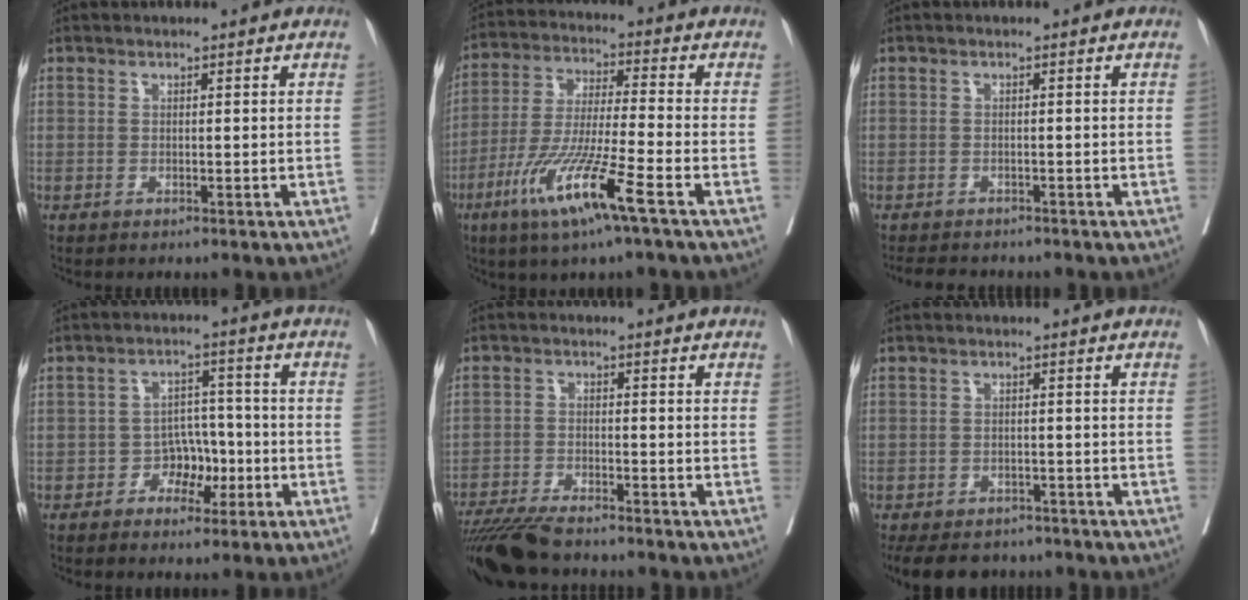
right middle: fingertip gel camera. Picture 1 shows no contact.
{"total": 12.9, "force": [-6.5, -0.4, 11.2], "torque": [-0.228, -0.029, -0.125]}
{"total": 5.1, "force": [-4.5, 1.6, 1.6], "torque": [-0.021, -0.006, -0.067]}
{"total": 5.1, "force": [-2.3, 3.4, 3.0], "torque": [-0.040, 0.013, -0.039]}
{"total": 9.8, "force": [-8.6, 1.1, 4.6], "torque": [-0.072, -0.027, -0.148]}
{"total": 11.7, "force": [-9.6, 5.5, 3.9], "torque": [-0.087, -0.008, -0.124]}